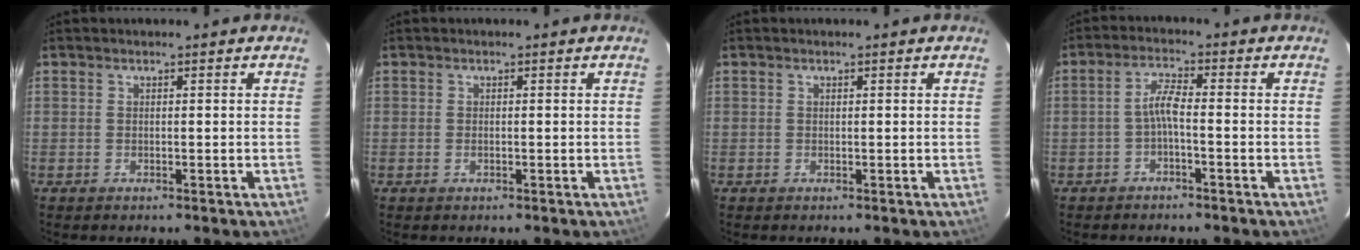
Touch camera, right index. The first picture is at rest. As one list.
[{"total": 0.6, "force": [-0.2, 0.3, 0.5], "torque": [-0.008, -0.001, -0.004]}, {"total": 0.0}, {"total": 3.1, "force": [-1.3, 0.4, 2.7], "torque": [-0.062, 0.009, -0.027]}]